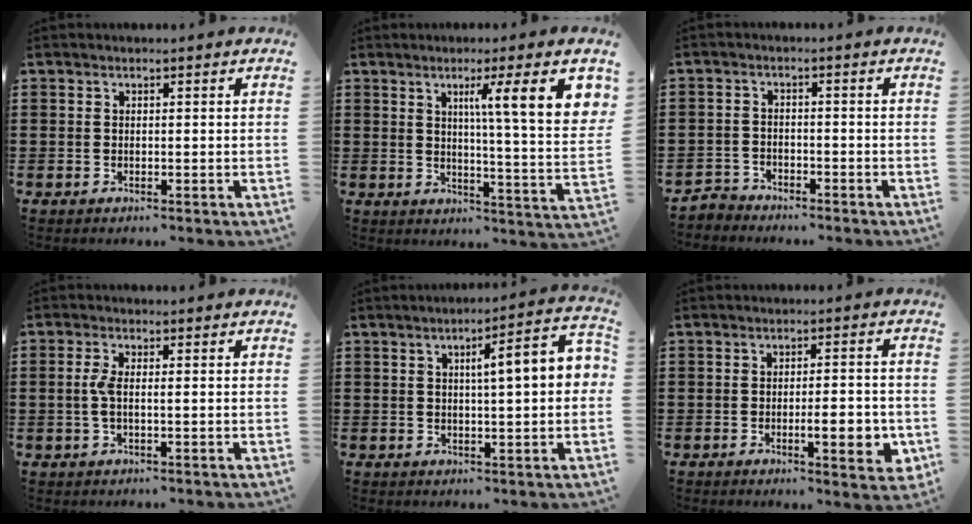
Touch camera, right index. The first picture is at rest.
{"total": 10.5, "force": [4.3, 0.5, 9.6], "torque": [-0.164, -0.010, 0.063]}
{"total": 2.3, "force": [-2.2, 0.6, -0.1], "torque": [-0.007, -0.001, -0.047]}
{"total": 2.6, "force": [-0.1, 0.6, 2.5], "torque": [-0.064, -0.006, -0.008]}
{"total": 6.9, "force": [1.0, 0.8, 6.7], "torque": [-0.110, -0.006, 0.007]}
{"total": 5.9, "force": [-1.7, 1.4, 5.5], "torque": [-0.072, -0.008, -0.030]}